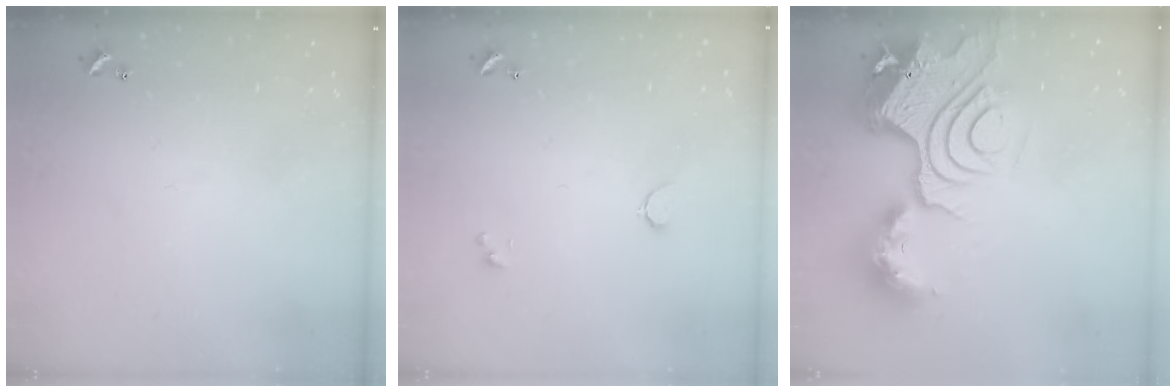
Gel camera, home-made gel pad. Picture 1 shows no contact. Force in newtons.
{"total": 0.6, "press": 0.0, "slide": 0.6}
{"total": 21.8, "press": 21.6, "slide": 2.5}